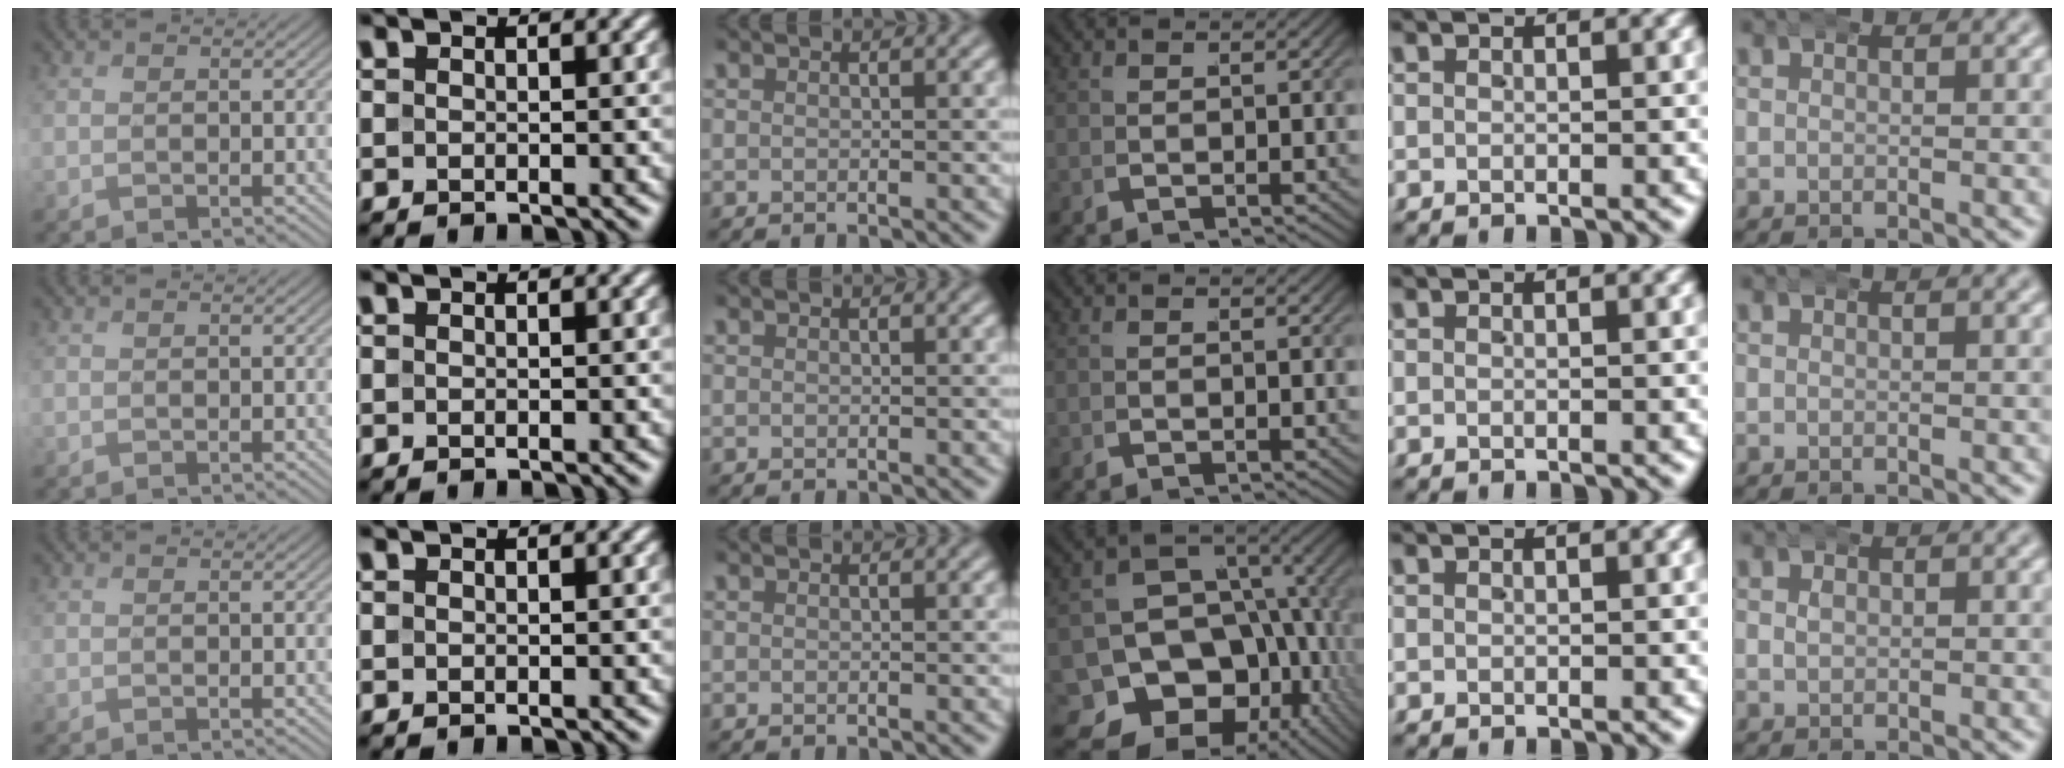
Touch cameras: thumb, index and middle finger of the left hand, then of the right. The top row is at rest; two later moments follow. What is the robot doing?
{"motion": "wrap", "object": "aluminum foil"}